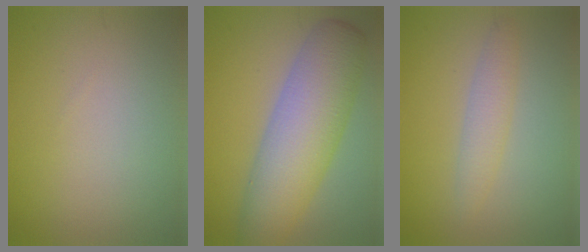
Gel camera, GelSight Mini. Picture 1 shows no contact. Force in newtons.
{"total": 8.3, "press": 8.3, "slide": 0.2}
{"total": 2.1, "press": 2.1, "slide": 0.1}